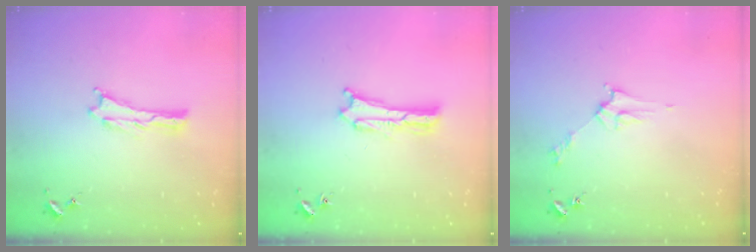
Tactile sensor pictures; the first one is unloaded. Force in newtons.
{"total": 1.2, "press": 1.2, "slide": 0.2}
{"total": 2.8, "press": 2.8, "slide": 0.3}